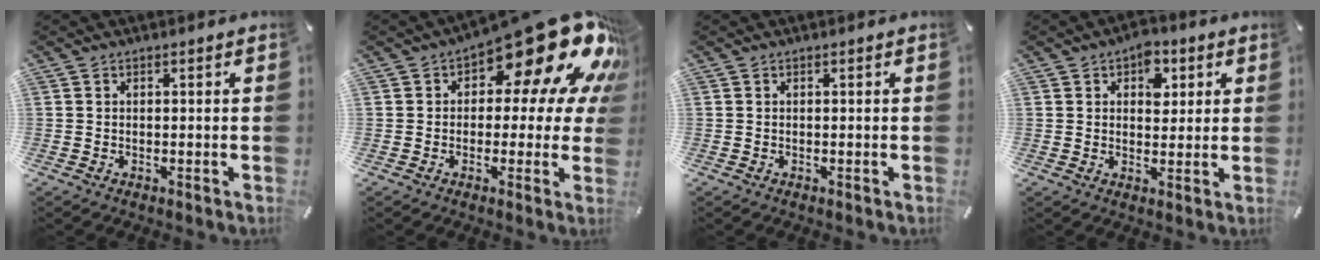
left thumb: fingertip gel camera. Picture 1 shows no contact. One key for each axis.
{"total": 21.2, "fx": 11.0, "fy": 9.2, "fz": 15.5, "tx": -0.206, "ty": -0.073, "tz": 0.183}
{"total": 0.0}
{"total": 6.1, "fx": 2.3, "fy": 4.2, "fz": 3.8, "tx": -0.026, "ty": -0.010, "tz": 0.029}